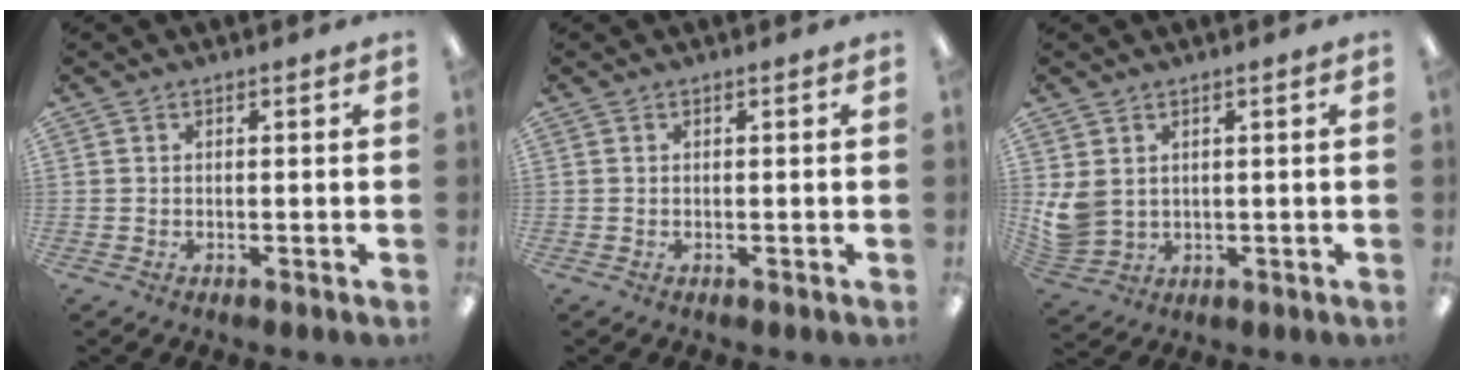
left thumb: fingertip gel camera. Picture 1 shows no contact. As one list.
[{"total": 0.0}, {"total": 5.9, "force": [2.1, 4.7, 2.9], "torque": [-0.082, -0.007, 0.042]}]